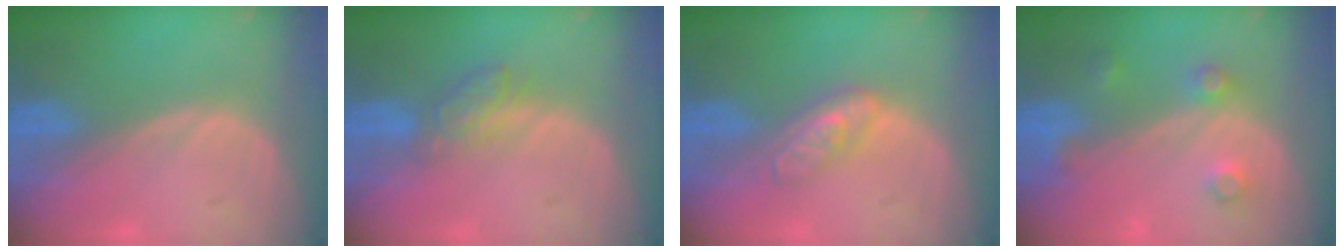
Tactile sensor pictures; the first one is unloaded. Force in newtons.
{"total": 4.2, "press": 4.1, "slide": 0.7}
{"total": 4.4, "press": 4.0, "slide": 2.0}
{"total": 3.8, "press": 3.5, "slide": 1.6}